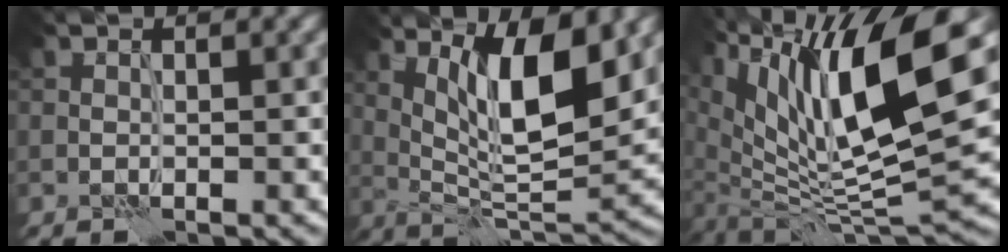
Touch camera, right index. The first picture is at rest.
{"total": 9.4, "force": [3.8, 2.5, 8.2], "torque": [-0.130, -0.007, 0.070]}
{"total": 14.0, "force": [5.0, 4.6, 12.3], "torque": [-0.219, -0.001, 0.093]}